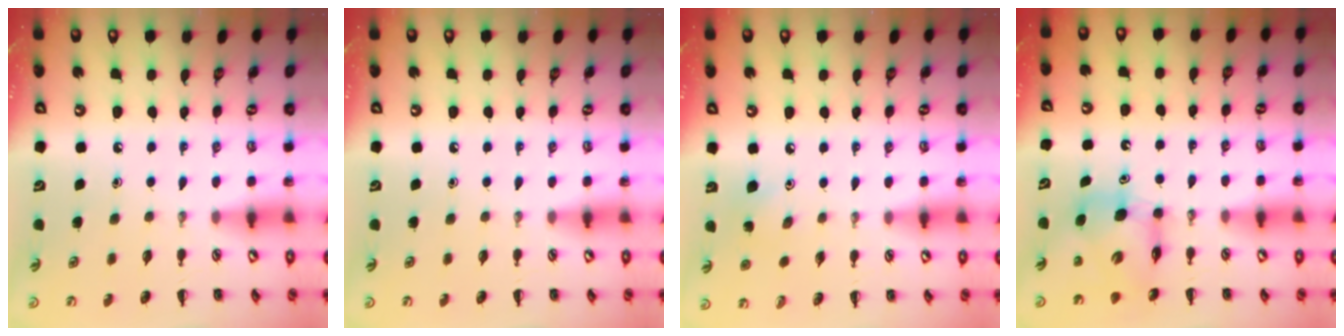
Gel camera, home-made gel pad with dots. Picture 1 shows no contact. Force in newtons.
{"total": 0.0}
{"total": 2.9, "press": 2.8, "slide": 0.8}
{"total": 7.3, "press": 7.3, "slide": 0.4}